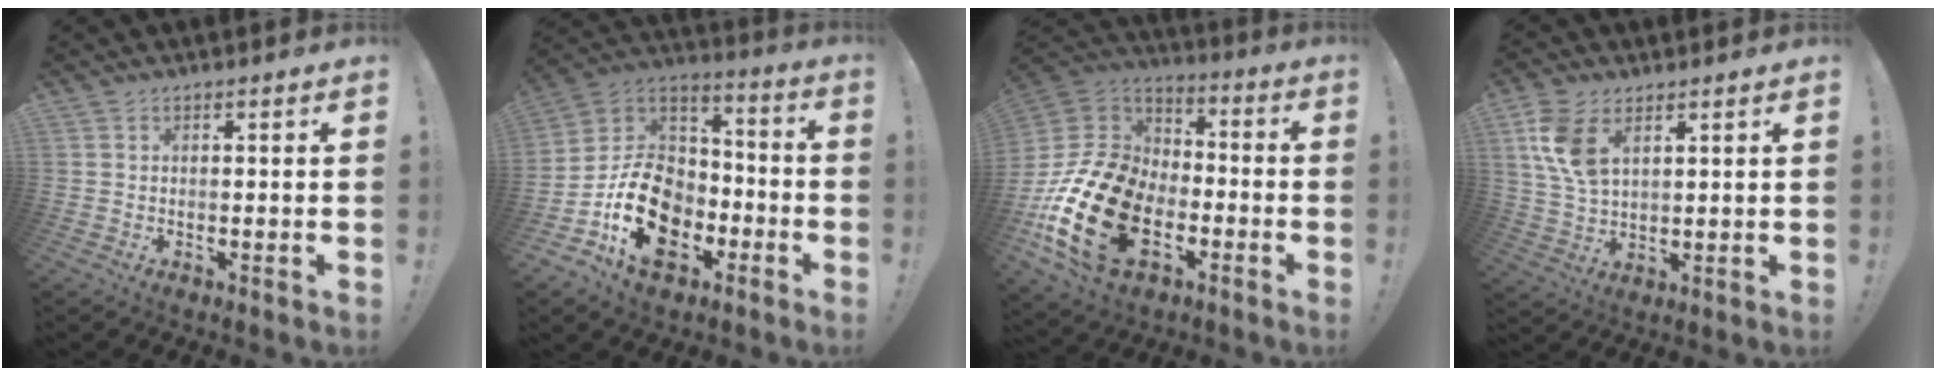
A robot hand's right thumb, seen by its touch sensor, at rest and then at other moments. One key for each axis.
{"total": 20.0, "fx": -8.2, "fy": 14.4, "fz": 11.2, "tx": -0.183, "ty": 0.049, "tz": -0.128}
{"total": 27.4, "fx": -9.3, "fy": 16.9, "fz": 19.4, "tx": -0.388, "ty": 0.056, "tz": -0.144}
{"total": 10.1, "fx": 4.6, "fy": 5.8, "fz": 6.8, "tx": -0.140, "ty": -0.007, "tz": 0.089}